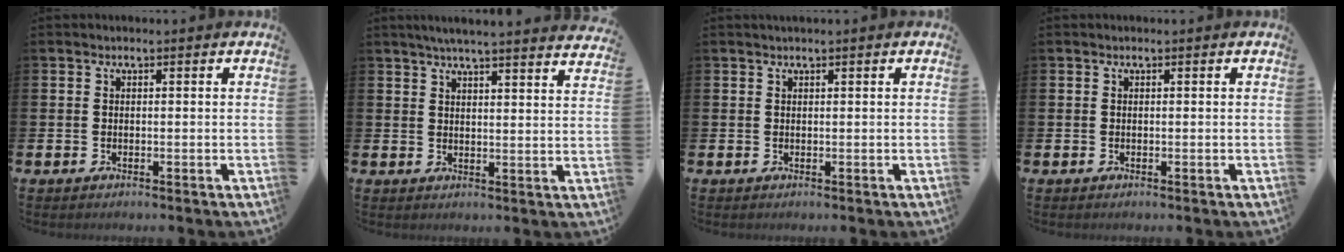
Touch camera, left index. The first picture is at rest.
{"total": 4.9, "force": [4.7, -0.5, 1.3], "torque": [-0.031, -0.023, 0.082]}
{"total": 0.6, "force": [0.5, 0.0, 0.4], "torque": [-0.002, -0.001, 0.009]}
{"total": 0.0}